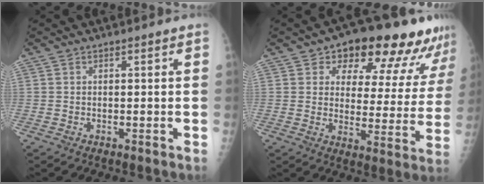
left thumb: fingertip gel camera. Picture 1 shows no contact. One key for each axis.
{"total": 19.0, "fx": 13.8, "fy": 8.7, "fz": 9.8, "tx": -0.079, "ty": -0.052, "tz": 0.172}